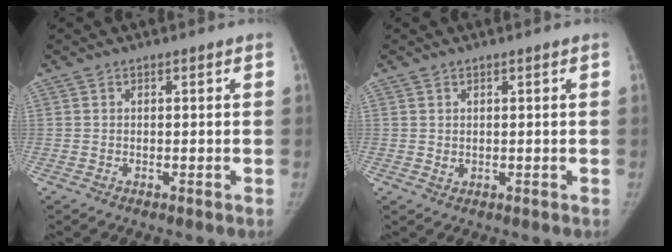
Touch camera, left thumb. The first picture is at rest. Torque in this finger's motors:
{"motor_torque": [-0.19, 0.18, 0.42, -0.20, 0.04]}